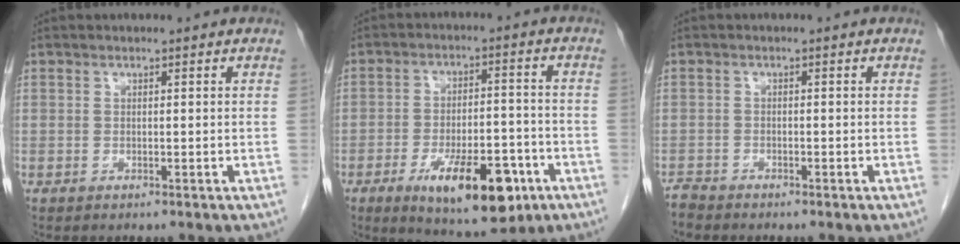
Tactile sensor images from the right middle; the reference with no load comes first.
{"total": 13.8, "force": [-6.7, 4.8, 11.1], "torque": [-0.169, -0.007, -0.094]}
{"total": 1.5, "force": [-1.5, 0.2, -0.1], "torque": [-0.001, -0.005, -0.030]}